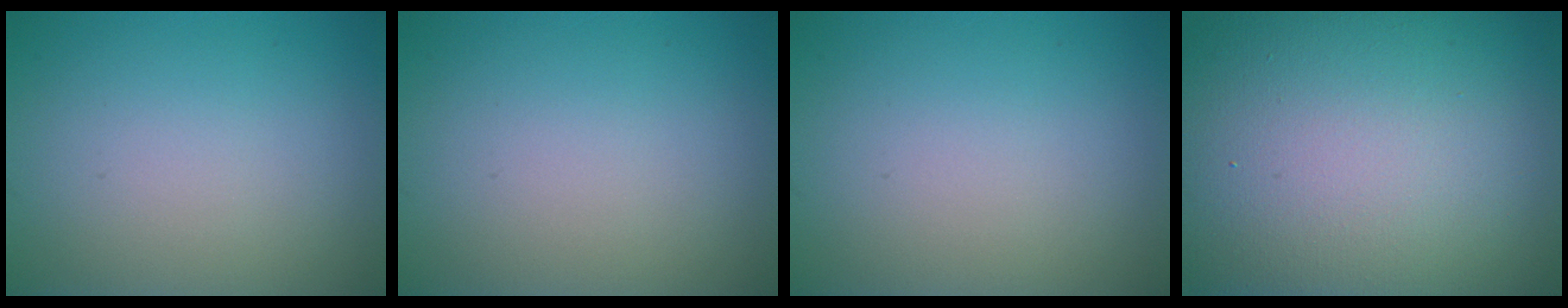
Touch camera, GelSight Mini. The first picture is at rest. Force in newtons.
{"total": 0.0}
{"total": 0.0}
{"total": 23.0, "press": 23.0, "slide": 1.3}